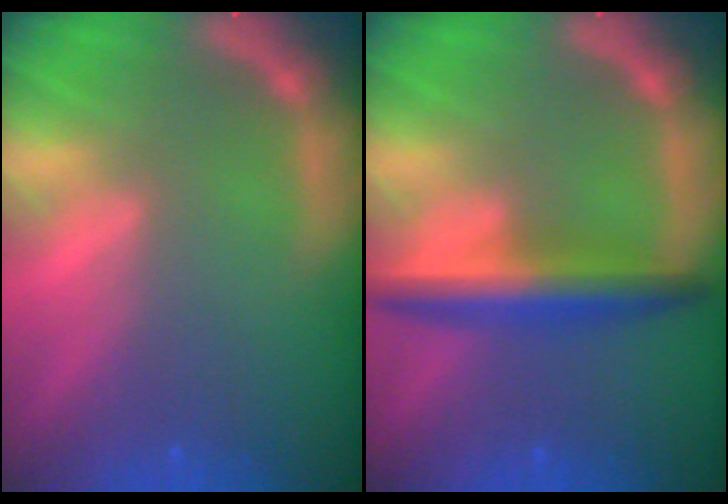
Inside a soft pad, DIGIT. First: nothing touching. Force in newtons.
{"total": 5.0}